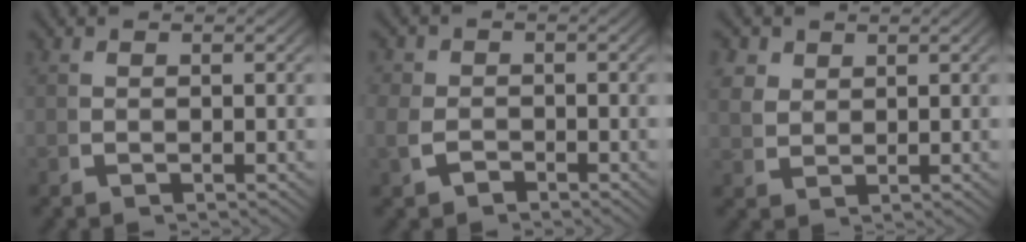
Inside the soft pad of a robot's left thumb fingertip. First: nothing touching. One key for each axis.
{"total": 2.6, "fx": -1.1, "fy": 2.3, "fz": 0.8, "tx": -0.026, "ty": -0.014, "tz": -0.016}
{"total": 3.2, "fx": 1.8, "fy": 2.3, "fz": 1.2, "tx": -0.030, "ty": -0.006, "tz": 0.042}